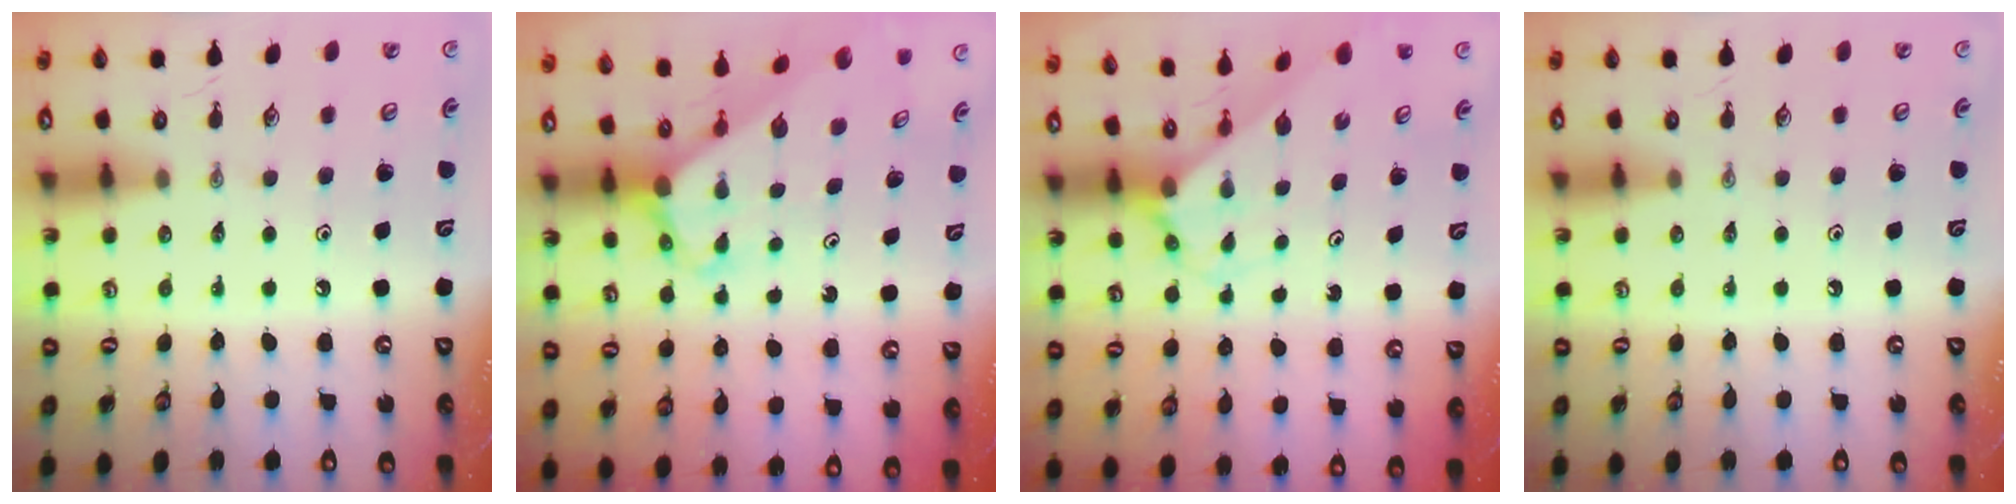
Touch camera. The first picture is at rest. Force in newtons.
{"total": 3.3, "press": 3.3, "slide": 0.2}
{"total": 2.4, "press": 2.4, "slide": 0.2}
{"total": 0.0}